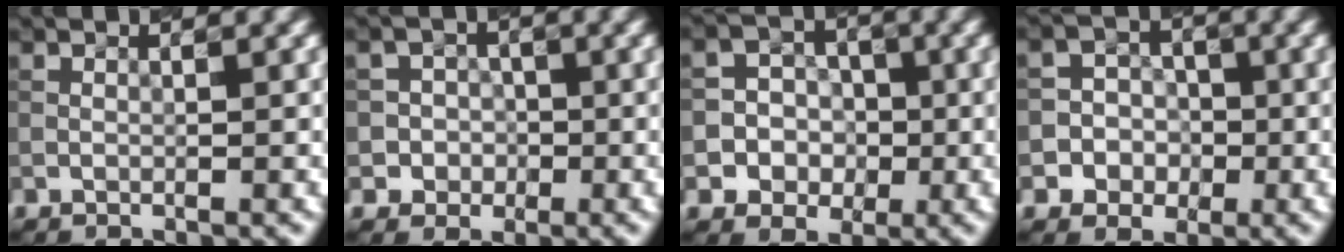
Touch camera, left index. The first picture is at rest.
{"total": 3.8, "force": [-1.1, 3.6, 0.0], "torque": [0.029, 0.012, -0.036]}
{"total": 5.8, "force": [-1.4, 5.5, 1.0], "torque": [0.000, 0.020, -0.045]}
{"total": 5.1, "force": [-1.5, 4.8, 0.6], "torque": [0.015, 0.015, -0.043]}